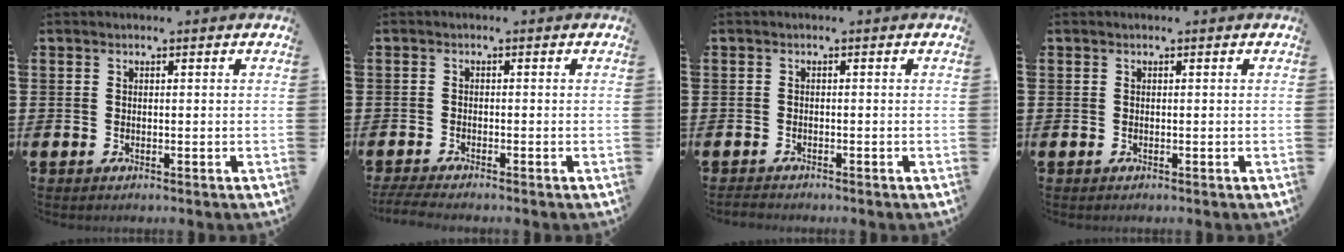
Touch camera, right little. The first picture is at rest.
{"total": 1.5, "force": [-1.2, 0.0, 0.8], "torque": [-0.013, 0.000, -0.024]}
{"total": 0.8, "force": [-0.7, 0.1, 0.2], "torque": [-0.006, 0.000, -0.016]}
{"total": 0.0}